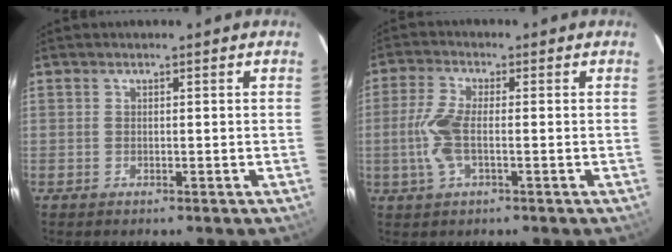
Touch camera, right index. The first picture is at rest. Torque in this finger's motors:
{"motor_torque": [0.91, -0.30, 0.55, 0.15]}